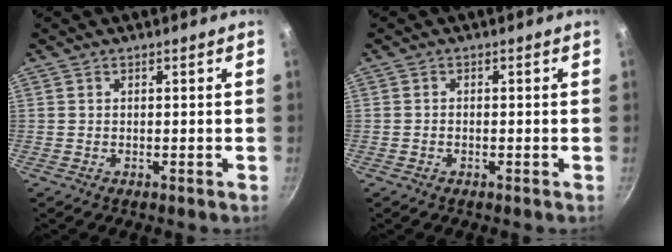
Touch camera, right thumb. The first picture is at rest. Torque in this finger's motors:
{"motor_torque": [-0.31, 0.05, 0.07, 0.05, 0.05]}